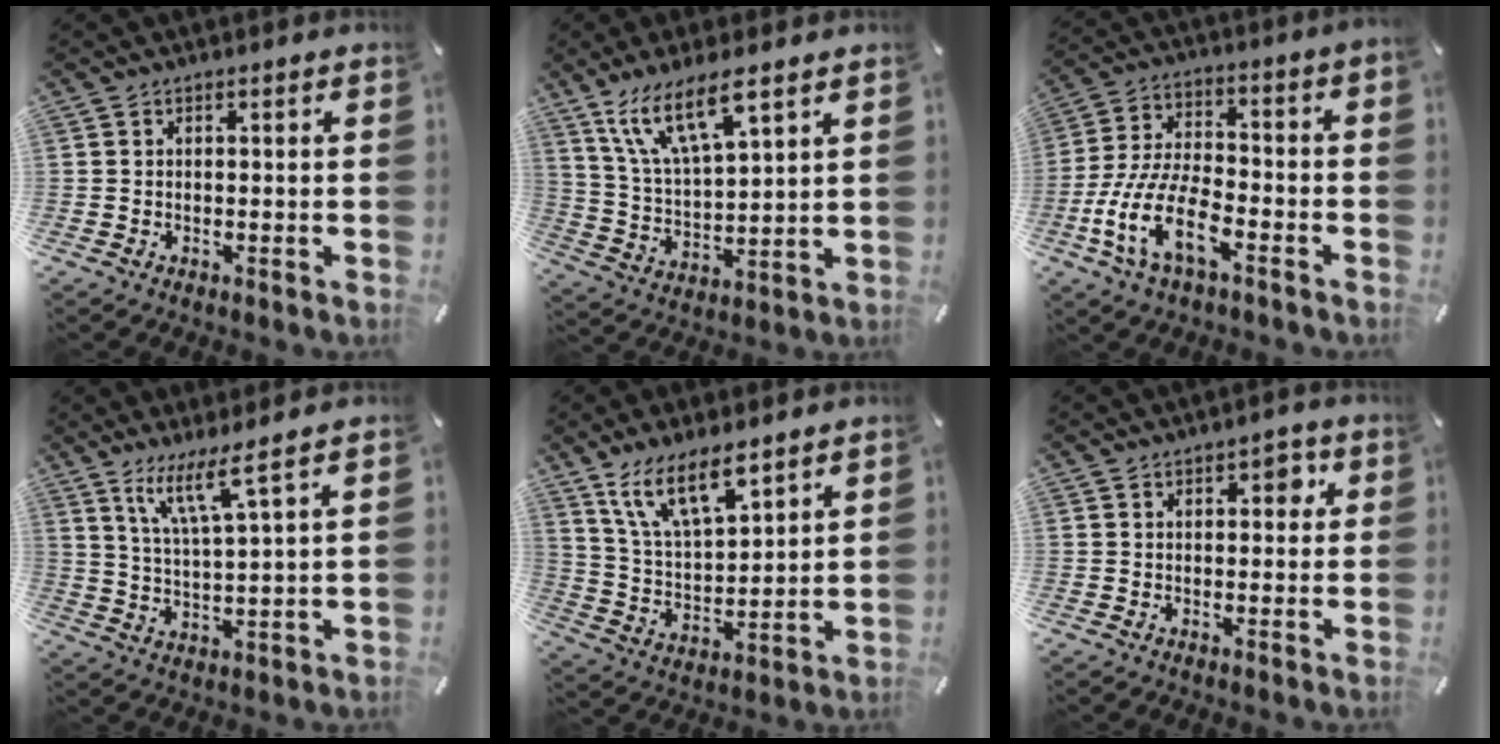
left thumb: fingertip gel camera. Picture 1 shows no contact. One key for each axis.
{"total": 13.1, "fx": 8.6, "fy": 4.3, "fz": 9.0, "tx": -0.199, "ty": -0.030, "tz": 0.153}
{"total": 14.1, "fx": -7.3, "fy": 5.7, "fz": 10.6, "tx": -0.233, "ty": 0.010, "tz": -0.134}
{"total": 9.1, "fx": 6.5, "fy": 0.9, "fz": 6.4, "tx": -0.134, "ty": -0.027, "tz": 0.113}
{"total": 13.5, "fx": 9.7, "fy": 5.3, "fz": 7.7, "tx": -0.170, "ty": -0.044, "tz": 0.179}
{"total": 2.8, "fx": 1.2, "fy": 1.6, "fz": 1.9, "tx": -0.012, "ty": -0.007, "tz": 0.012}